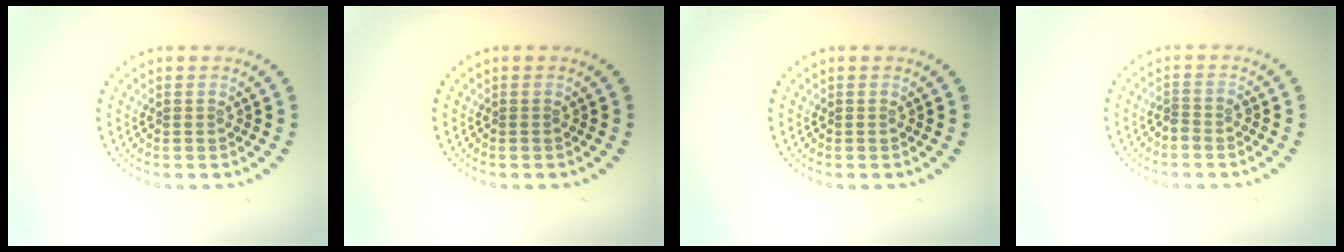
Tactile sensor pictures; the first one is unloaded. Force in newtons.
{"total": 0.0}
{"total": 0.0}
{"total": 1.0, "press": 0.8, "slide": 0.7}